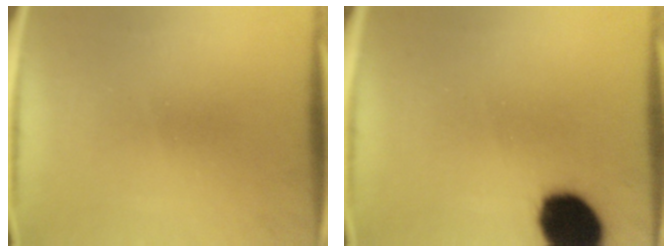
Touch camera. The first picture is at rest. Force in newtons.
{"total": 15.1}